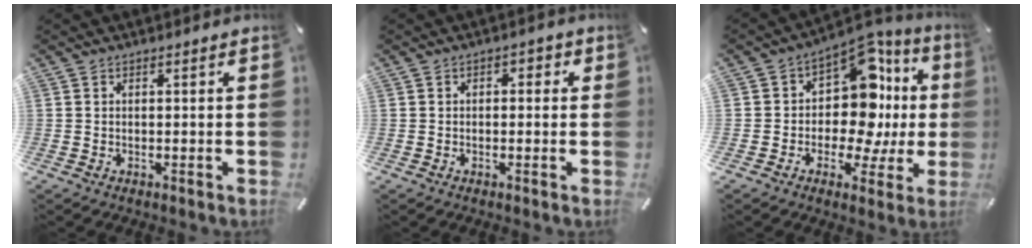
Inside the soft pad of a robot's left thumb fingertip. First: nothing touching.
{"total": 1.5, "force": [-0.6, 1.0, 0.9], "torque": [-0.017, 0.007, -0.013]}
{"total": 14.0, "force": [3.2, 8.4, 10.8], "torque": [-0.163, -0.048, 0.049]}